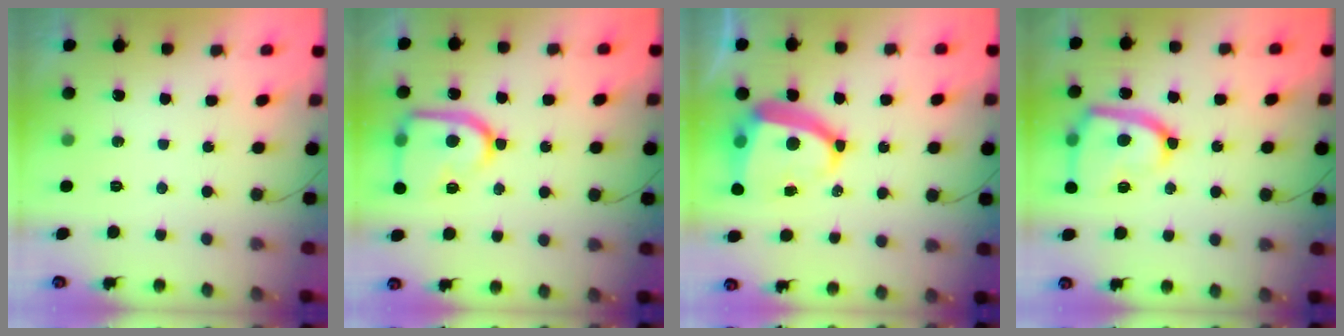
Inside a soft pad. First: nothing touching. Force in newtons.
{"total": 18.1, "press": 18.0, "slide": 1.7}
{"total": 13.8, "press": 13.7, "slide": 2.0}
{"total": 16.7, "press": 16.7, "slide": 1.3}